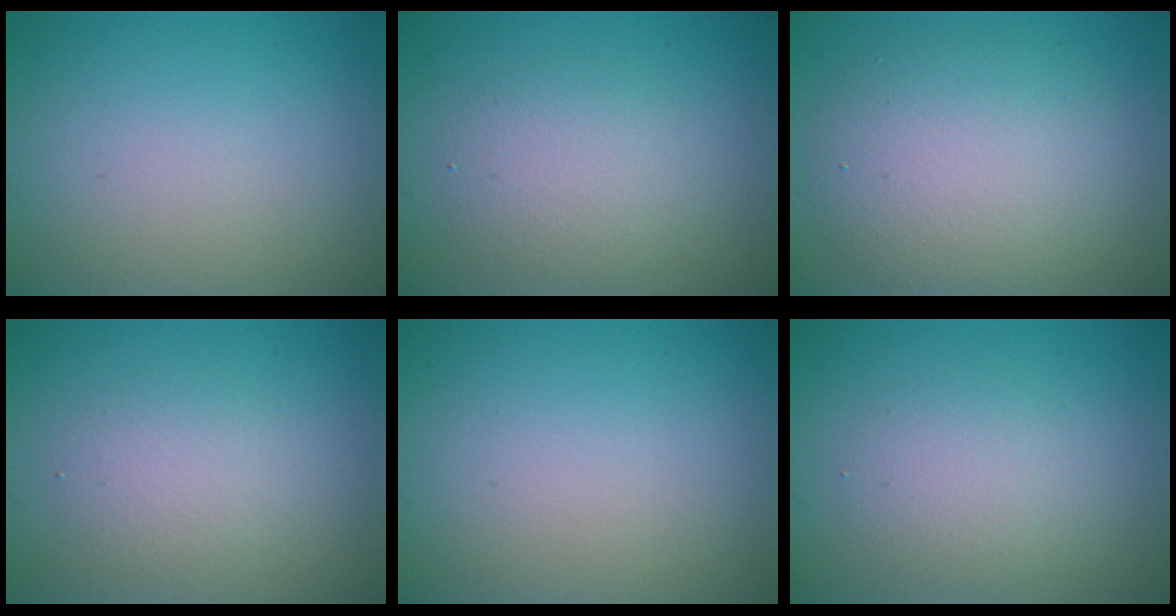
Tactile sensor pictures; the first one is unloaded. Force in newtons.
{"total": 3.1, "press": 3.1, "slide": 0.2}
{"total": 6.4, "press": 6.4, "slide": 0.5}
{"total": 2.4, "press": 2.4, "slide": 0.1}
{"total": 0.0}
{"total": 2.7, "press": 2.7, "slide": 0.1}